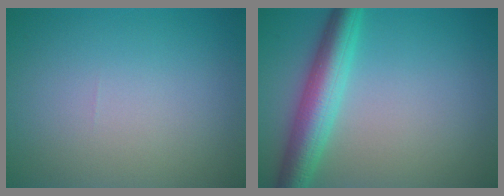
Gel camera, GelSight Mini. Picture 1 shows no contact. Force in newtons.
{"total": 5.5, "press": 5.5, "slide": 0.1}